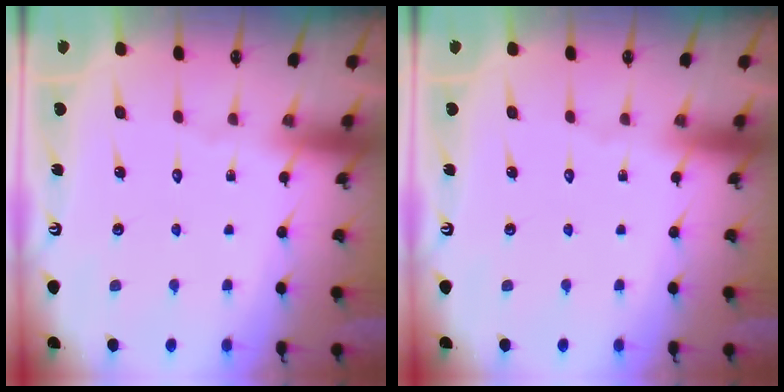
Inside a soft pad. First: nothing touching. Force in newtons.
{"total": 0.0}